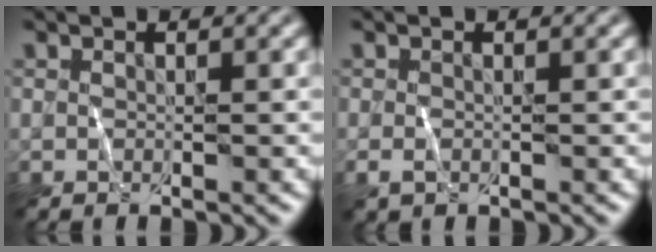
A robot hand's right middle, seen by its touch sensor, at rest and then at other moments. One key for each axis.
{"total": 1.3, "fx": -0.4, "fy": 0.9, "fz": 0.9, "tx": -0.023, "ty": -0.002, "tz": -0.009}